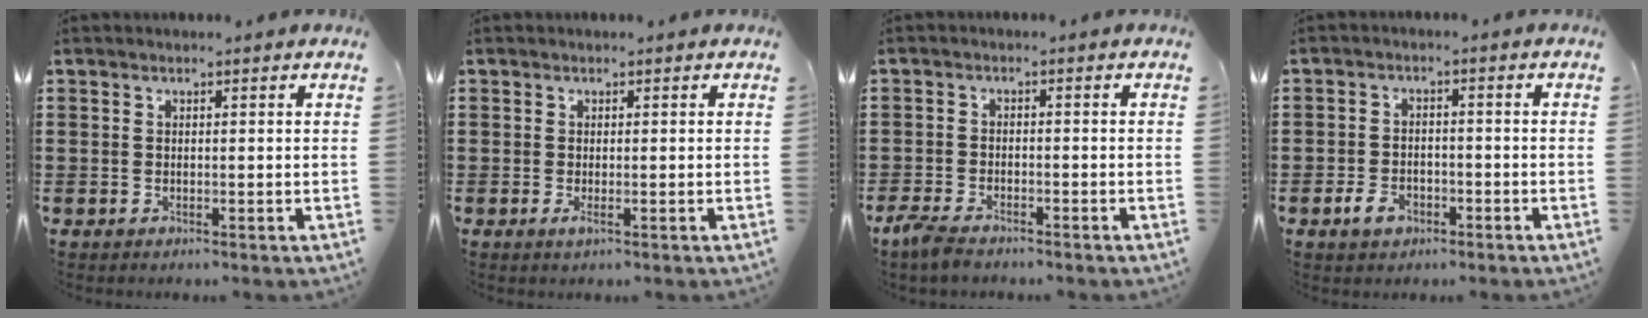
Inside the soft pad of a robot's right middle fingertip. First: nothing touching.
{"total": 1.0, "force": [0.0, 0.1, 1.0], "torque": [-0.018, -0.001, 0.000]}
{"total": 2.9, "force": [-2.5, 0.8, 1.2], "torque": [-0.044, -0.004, -0.056]}
{"total": 3.1, "force": [-1.9, 1.8, 1.7], "torque": [-0.032, 0.002, -0.036]}